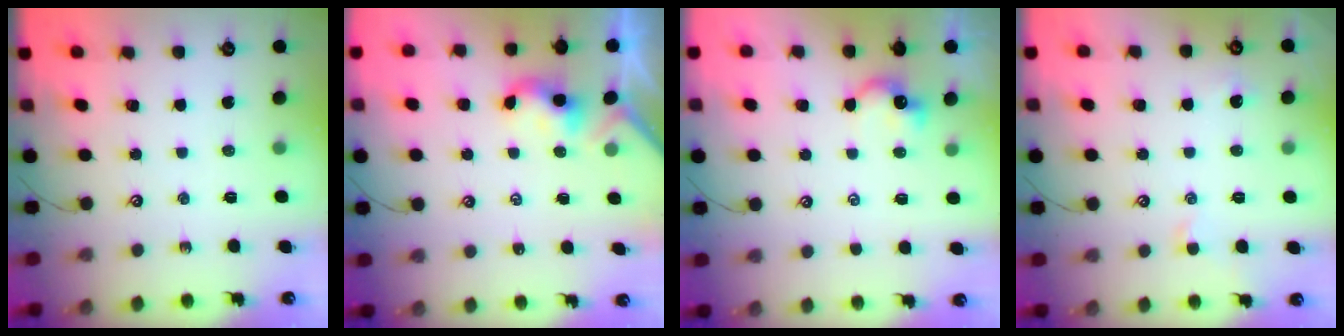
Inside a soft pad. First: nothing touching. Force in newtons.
{"total": 2.2, "press": 2.2, "slide": 0.2}
{"total": 1.9, "press": 1.9, "slide": 0.4}
{"total": 0.5, "press": 0.2, "slide": 0.5}